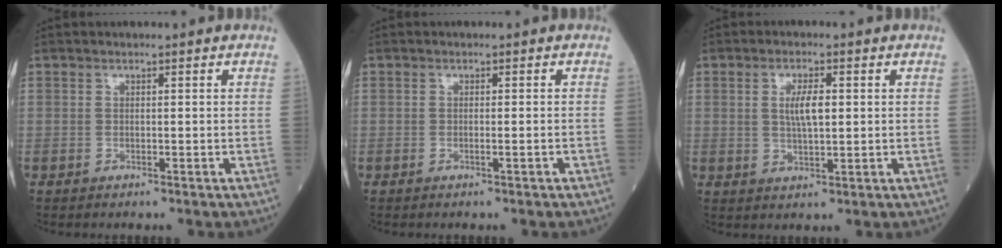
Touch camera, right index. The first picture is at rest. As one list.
[{"total": 0.7, "force": [-0.4, -0.2, 0.6], "torque": [-0.019, -0.003, -0.004]}, {"total": 4.5, "force": [0.8, 1.1, 4.2], "torque": [-0.083, 0.002, 0.015]}]